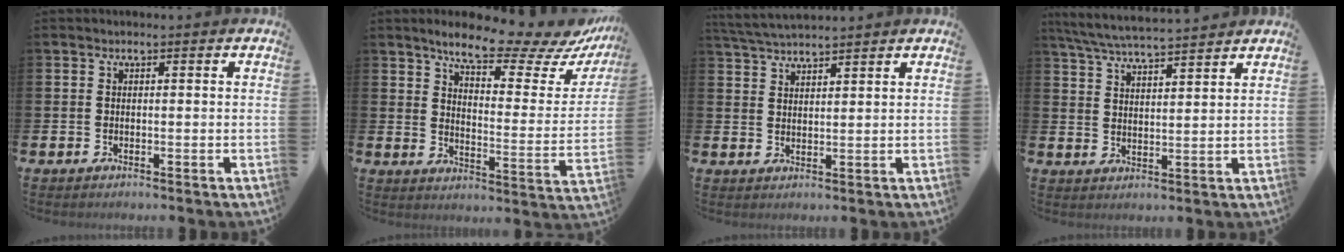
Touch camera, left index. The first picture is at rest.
{"total": 9.8, "force": [8.5, 2.3, 4.3], "torque": [-0.095, -0.064, 0.140]}
{"total": 3.8, "force": [3.7, 0.2, 0.6], "torque": [-0.024, -0.015, 0.070]}
{"total": 6.0, "force": [5.8, 0.2, 1.5], "torque": [-0.048, -0.030, 0.103]}